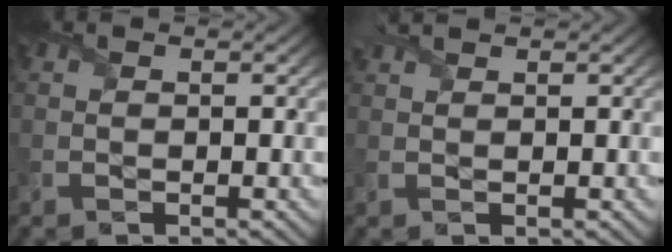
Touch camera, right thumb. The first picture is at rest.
{"total": 2.0, "force": [1.9, 0.2, 0.7], "torque": [-0.024, 0.013, 0.039]}